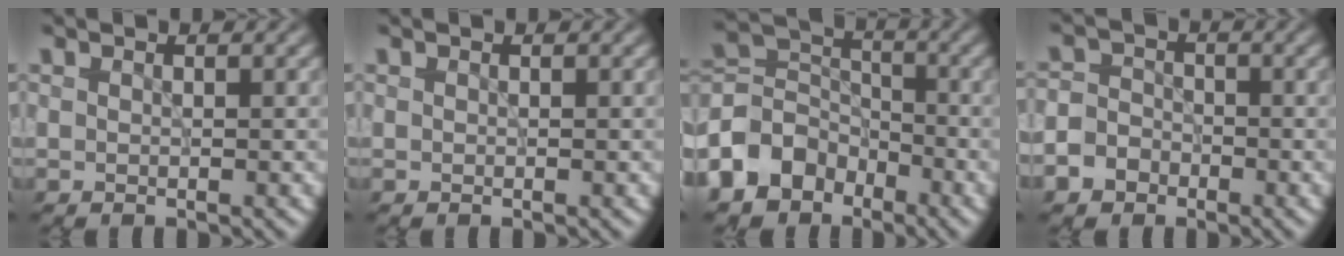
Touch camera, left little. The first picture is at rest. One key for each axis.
{"total": 0.0}
{"total": 6.7, "fx": -3.5, "fy": 5.1, "fz": 2.6, "tx": -0.054, "ty": 0.008, "tz": -0.088}
{"total": 4.4, "fx": -2.4, "fy": 3.5, "fz": 1.3, "tx": -0.007, "ty": -0.005, "tz": -0.052}